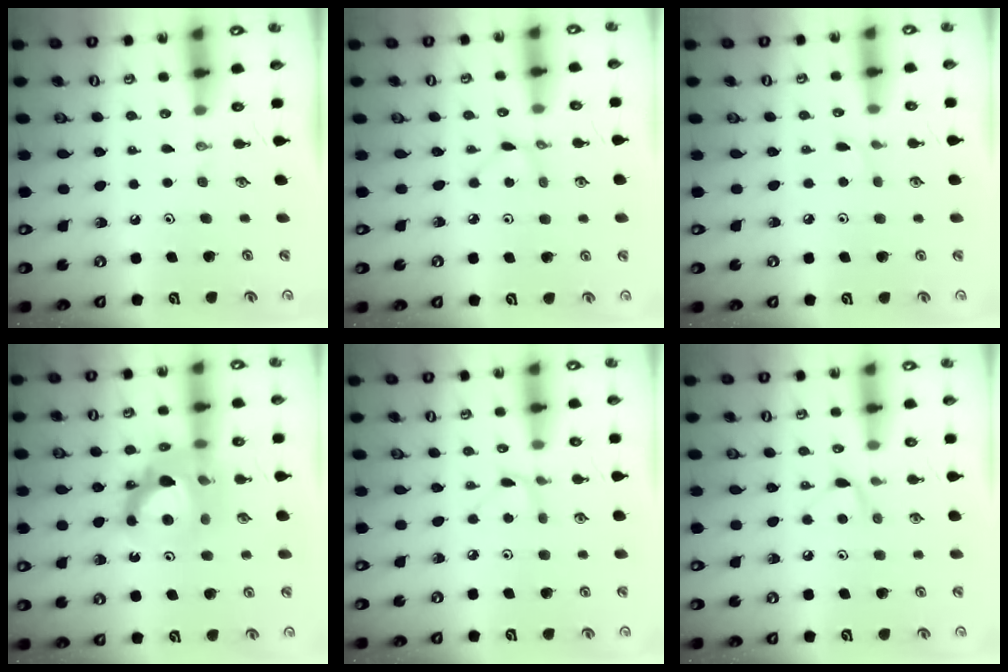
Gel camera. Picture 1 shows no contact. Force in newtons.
{"total": 2.8, "press": 2.8, "slide": 0.3}
{"total": 1.9, "press": 1.9, "slide": 0.2}
{"total": 13.1, "press": 13.0, "slide": 1.9}
{"total": 4.2, "press": 4.2, "slide": 0.6}
{"total": 5.6, "press": 5.5, "slide": 0.7}